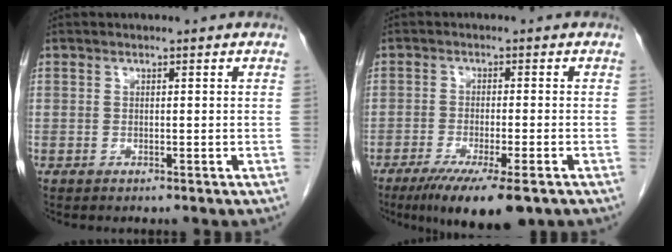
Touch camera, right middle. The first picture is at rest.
{"total": 10.6, "force": [-7.0, 1.4, 7.8], "torque": [-0.120, -0.024, -0.107]}